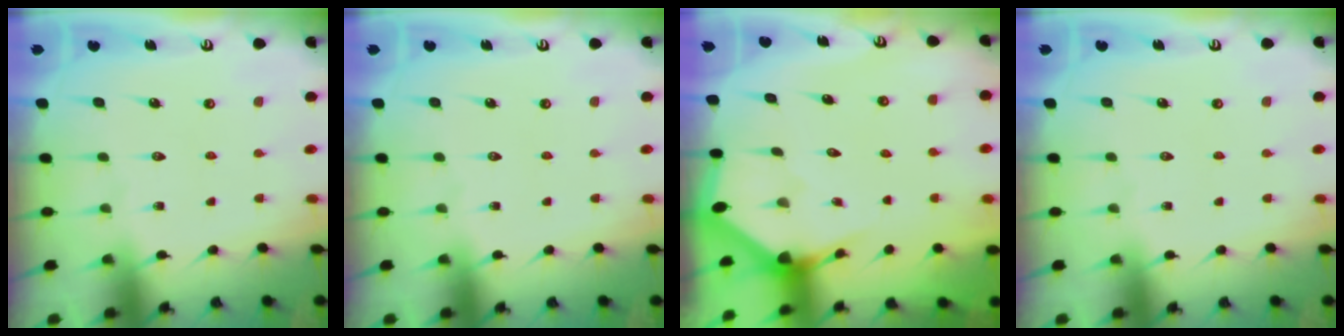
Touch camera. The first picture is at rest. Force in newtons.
{"total": 0.0}
{"total": 2.4, "press": 2.4, "slide": 0.2}
{"total": 0.0}